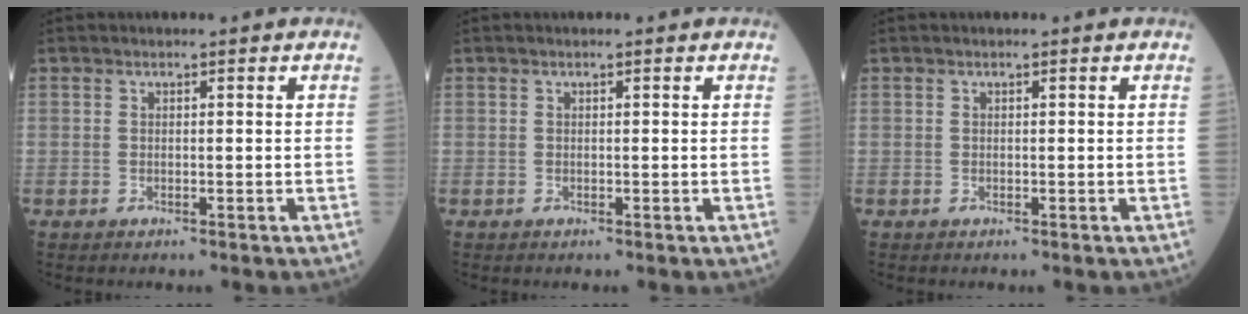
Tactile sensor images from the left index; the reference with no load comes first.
{"total": 0.0}
{"total": 0.0}